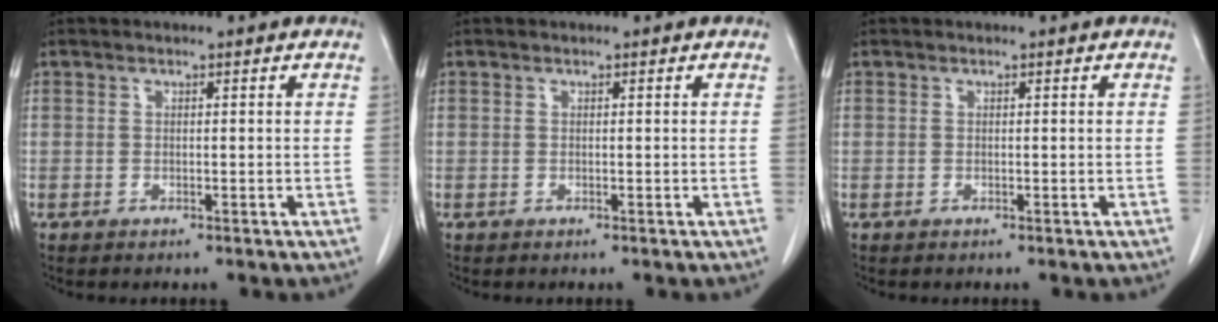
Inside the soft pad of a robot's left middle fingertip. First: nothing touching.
{"total": 0.0}
{"total": 0.0}